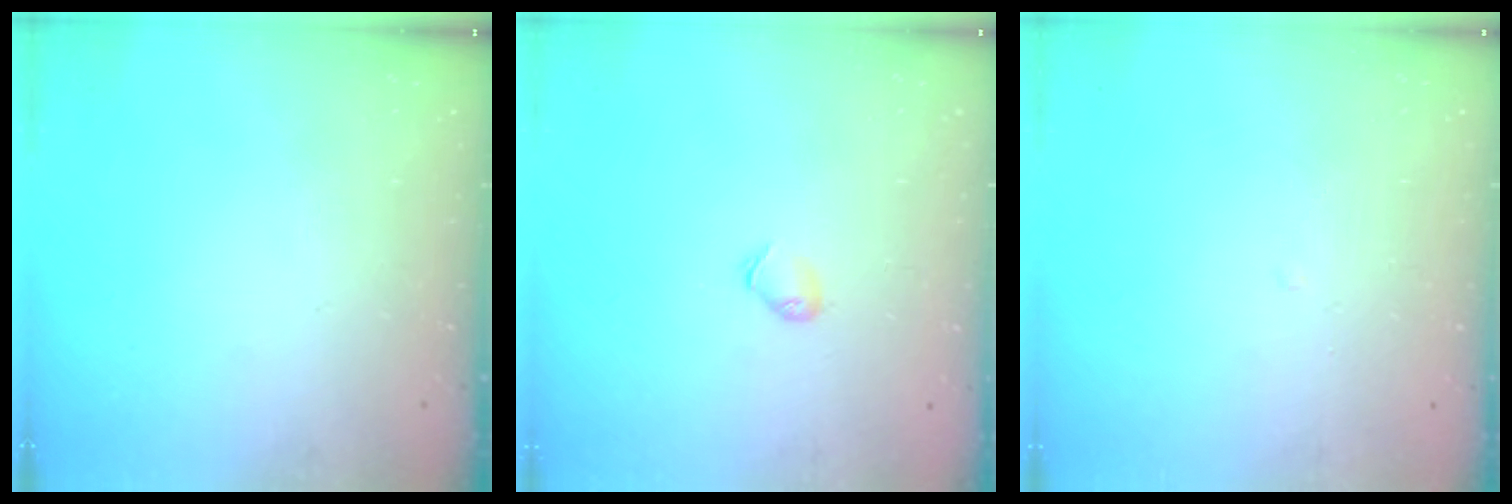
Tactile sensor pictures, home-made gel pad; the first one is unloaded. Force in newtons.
{"total": 3.1, "press": 3.1, "slide": 0.6}
{"total": 1.8, "press": 1.8, "slide": 0.3}